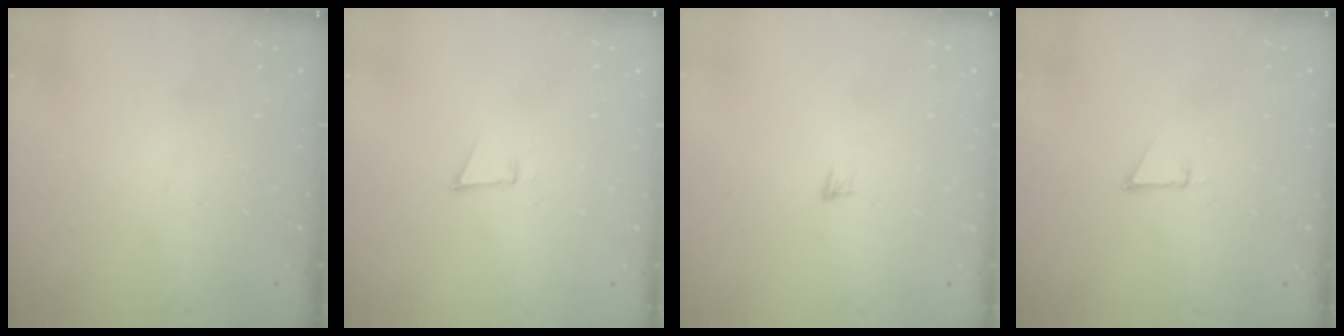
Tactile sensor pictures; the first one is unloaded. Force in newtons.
{"total": 2.6, "press": 2.5, "slide": 0.8}
{"total": 3.9, "press": 3.8, "slide": 0.9}
{"total": 1.9, "press": 1.9, "slide": 0.0}